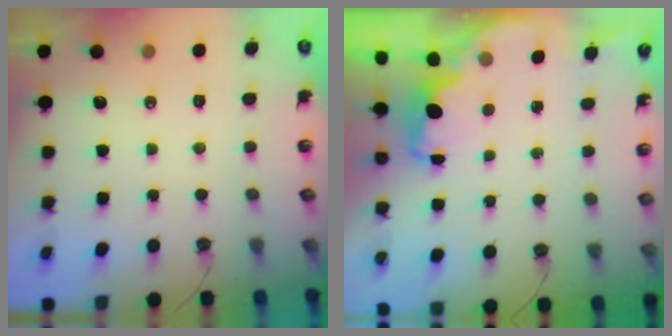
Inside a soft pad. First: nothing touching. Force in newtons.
{"total": 2.0, "press": 1.8, "slide": 0.8}